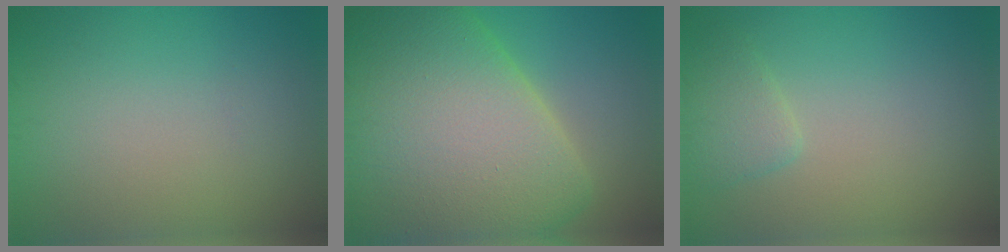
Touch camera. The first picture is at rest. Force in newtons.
{"total": 16.4, "press": 16.4, "slide": 1.3}
{"total": 1.9, "press": 1.9, "slide": 0.2}